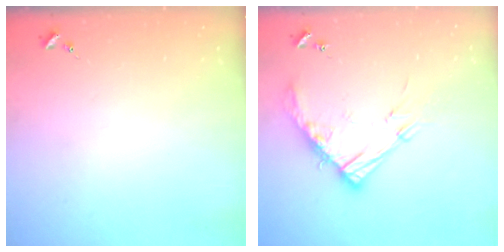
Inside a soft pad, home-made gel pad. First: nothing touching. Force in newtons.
{"total": 15.1, "press": 15.1, "slide": 1.5}